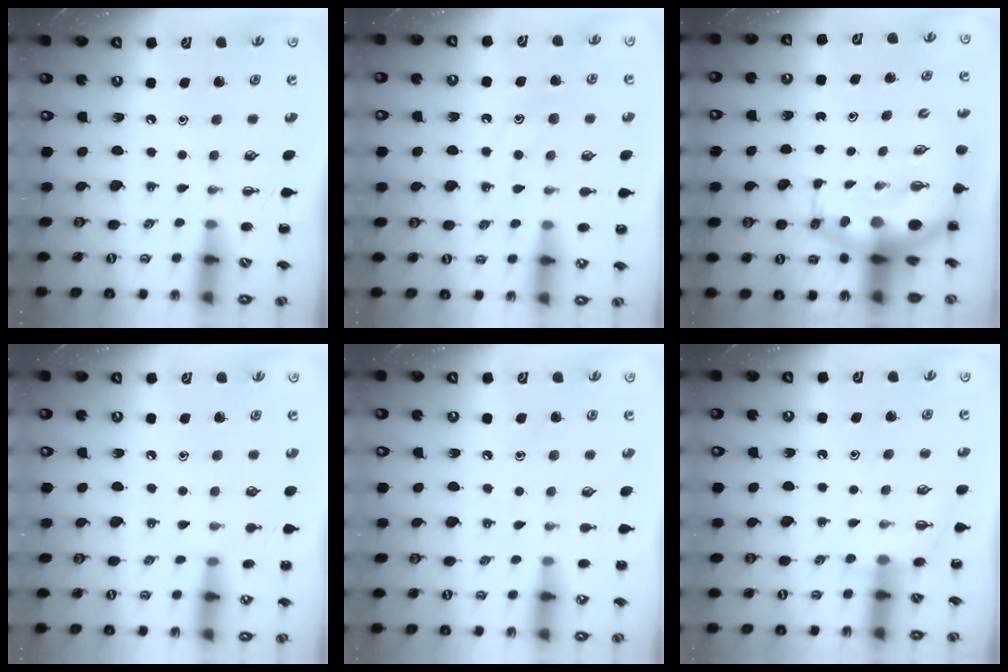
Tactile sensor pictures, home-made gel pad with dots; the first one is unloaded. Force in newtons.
{"total": 10.6, "press": 10.6, "slide": 0.7}
{"total": 8.7, "press": 8.4, "slide": 2.2}
{"total": 4.5, "press": 4.1, "slide": 1.7}
{"total": 5.9, "press": 5.7, "slide": 1.6}
{"total": 5.4, "press": 5.3, "slide": 1.2}